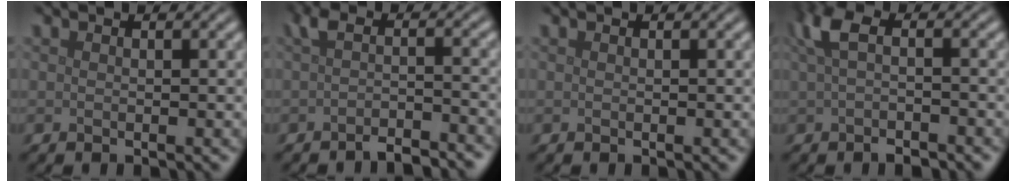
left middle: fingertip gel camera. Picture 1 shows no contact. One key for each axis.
{"total": 3.0, "fx": -2.0, "fy": 0.8, "fz": 2.0, "tx": -0.037, "ty": -0.007, "tz": -0.038}
{"total": 0.0}
{"total": 3.7, "fx": -0.1, "fy": 1.6, "fz": 3.3, "tx": -0.068, "ty": 0.002, "tz": -0.003}